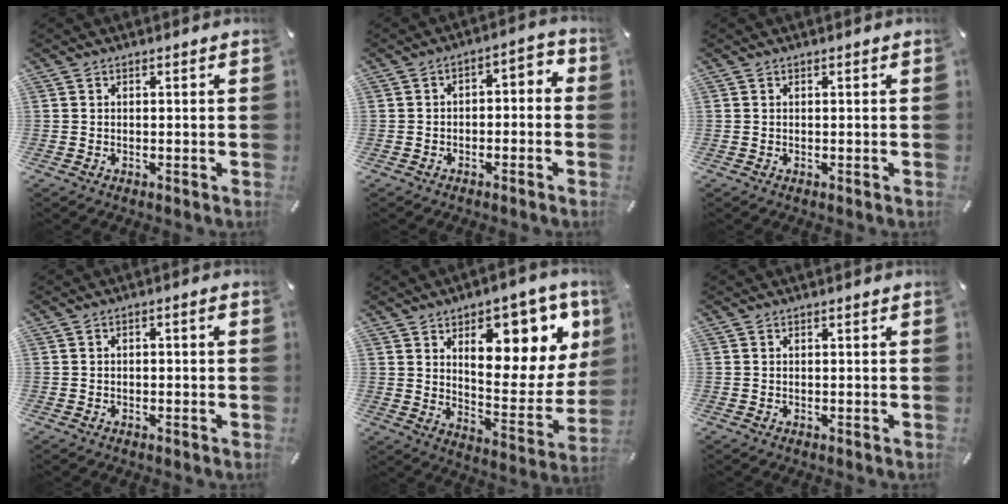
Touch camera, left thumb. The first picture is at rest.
{"total": 4.0, "force": [-2.8, 2.1, 1.9], "torque": [-0.038, 0.020, -0.059]}
{"total": 0.0}
{"total": 1.6, "force": [-0.4, 0.6, 1.4], "torque": [-0.025, 0.004, -0.009]}
{"total": 18.0, "force": [9.4, 9.0, 12.5], "torque": [-0.153, -0.069, 0.154]}
{"total": 0.0}